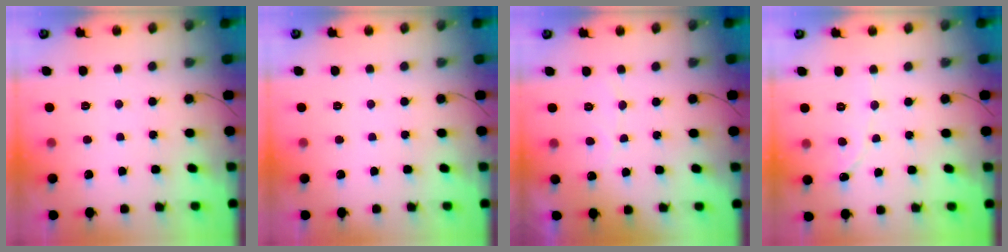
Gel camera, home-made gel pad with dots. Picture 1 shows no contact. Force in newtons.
{"total": 0.0}
{"total": 4.8, "press": 4.8, "slide": 0.4}
{"total": 1.0, "press": 1.0, "slide": 0.1}